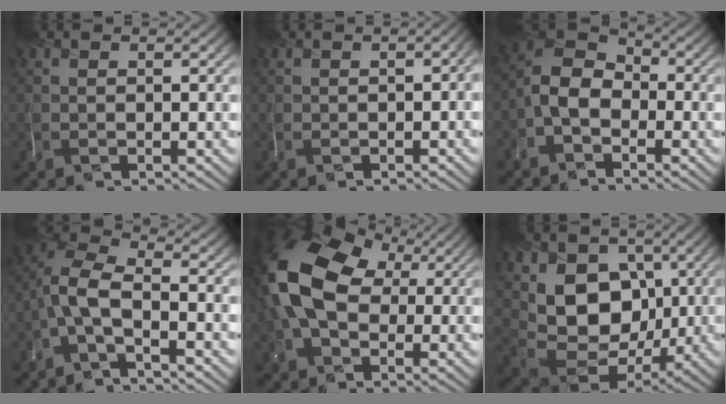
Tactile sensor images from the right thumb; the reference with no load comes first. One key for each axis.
{"total": 1.5, "fx": -0.1, "fy": 0.5, "fz": 1.4, "tx": -0.016, "ty": 0.001, "tz": 0.001}
{"total": 5.1, "fx": -2.4, "fy": 3.4, "fz": 3.0, "tx": -0.061, "ty": 0.007, "tz": -0.058}
{"total": 6.1, "fx": -2.8, "fy": 2.3, "fz": 4.9, "tx": -0.107, "ty": 0.005, "tz": -0.073}
{"total": 15.0, "fx": 2.6, "fy": 10.2, "fz": 10.7, "tx": -0.239, "ty": -0.004, "tz": 0.046}
{"total": 10.6, "fx": 2.9, "fy": 8.4, "fz": 5.8, "tx": -0.120, "ty": -0.025, "tz": 0.042}